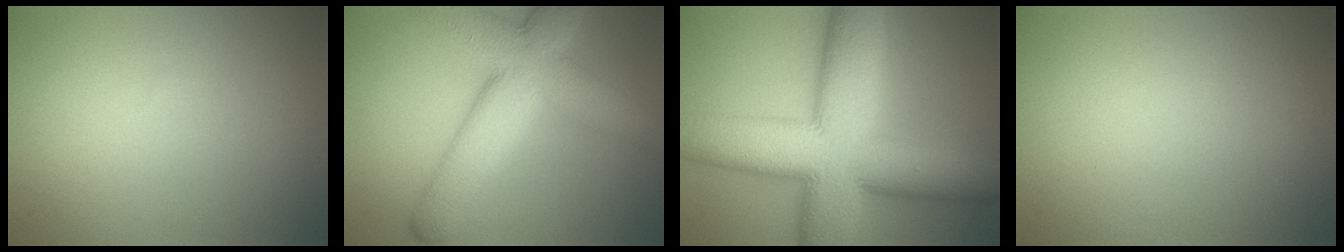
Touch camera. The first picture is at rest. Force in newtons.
{"total": 9.3, "press": 9.2, "slide": 0.5}
{"total": 14.8, "press": 14.8, "slide": 0.1}
{"total": 0.0}